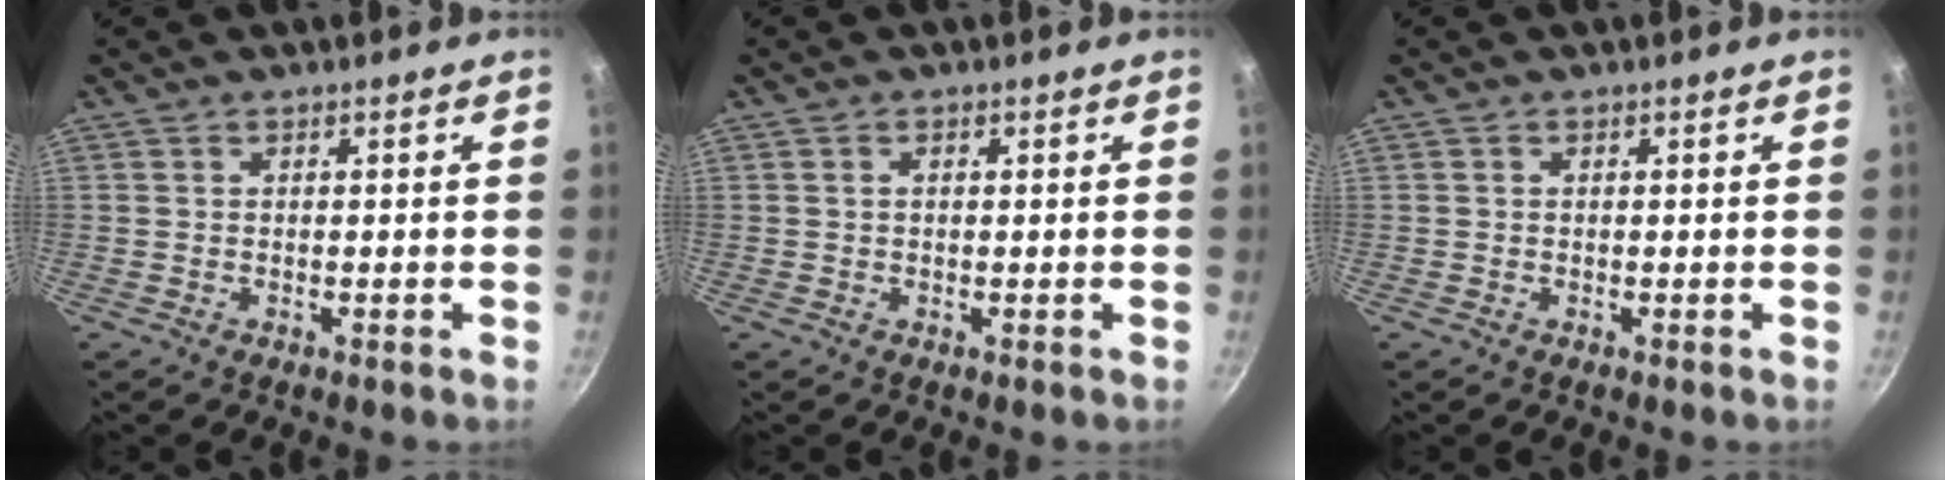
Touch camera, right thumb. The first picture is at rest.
{"total": 0.6, "force": [0.0, 0.4, 0.4], "torque": [-0.008, 0.000, -0.002]}
{"total": 0.0}